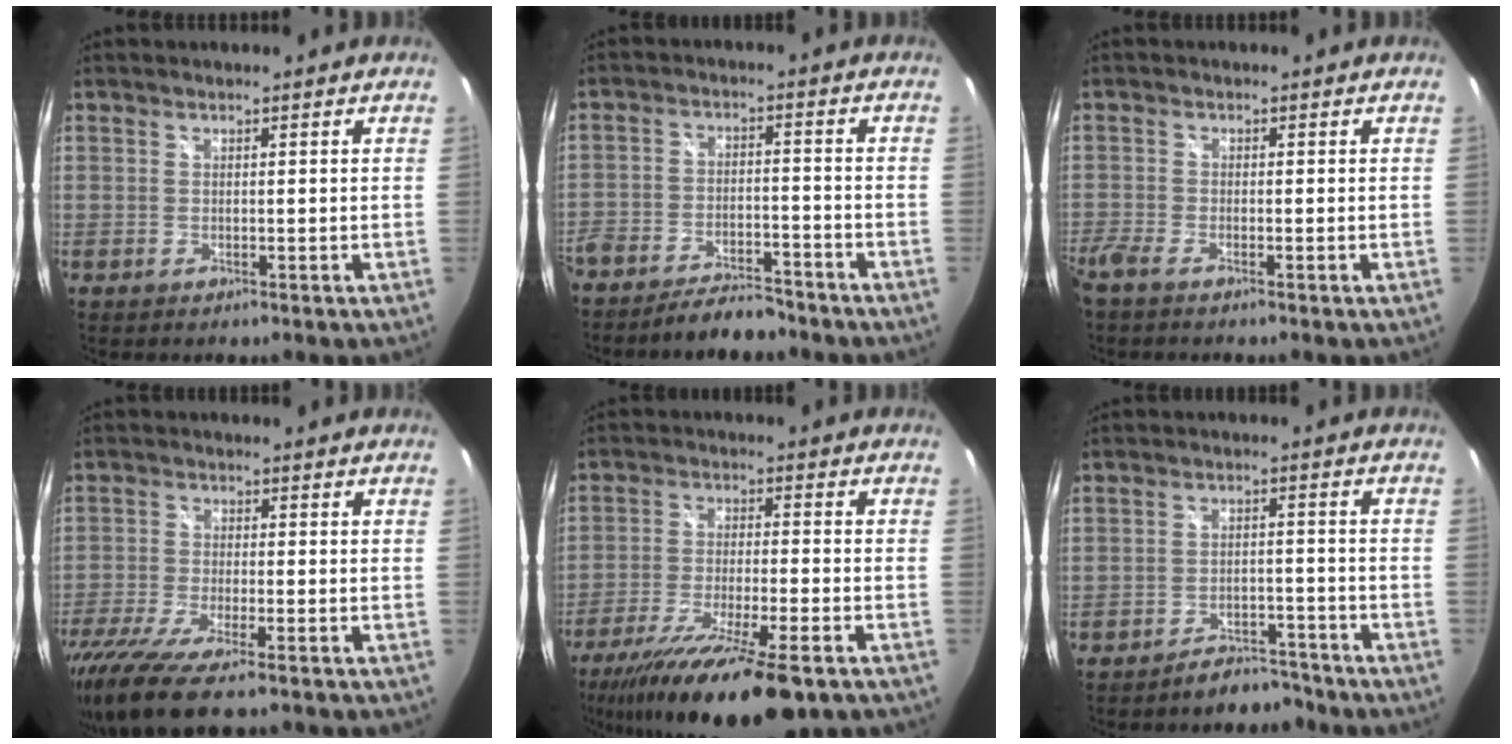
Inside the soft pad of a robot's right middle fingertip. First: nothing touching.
{"total": 10.7, "force": [-9.0, 3.8, 4.2], "torque": [-0.111, -0.001, -0.141]}
{"total": 3.2, "force": [-2.6, 0.6, 1.7], "torque": [-0.050, -0.010, -0.056]}
{"total": 13.0, "force": [-9.6, 2.2, 8.5], "torque": [-0.188, -0.056, -0.175]}
{"total": 19.1, "force": [-13.8, 3.1, 12.8], "torque": [-0.246, -0.054, -0.230]}
{"total": 6.1, "force": [-5.6, 2.2, 1.1], "torque": [-0.029, 0.013, -0.074]}